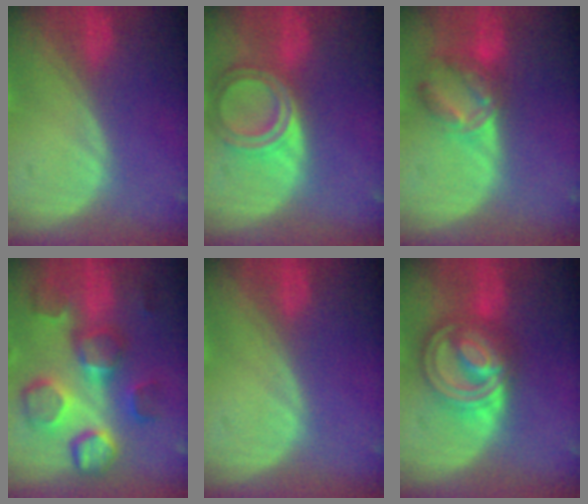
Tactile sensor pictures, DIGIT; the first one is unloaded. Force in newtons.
{"total": 6.5, "press": 5.8, "slide": 2.9}
{"total": 6.8, "press": 6.0, "slide": 3.2}
{"total": 9.9, "press": 9.8, "slide": 1.6}
{"total": 0.0}
{"total": 8.9, "press": 8.9, "slide": 0.7}